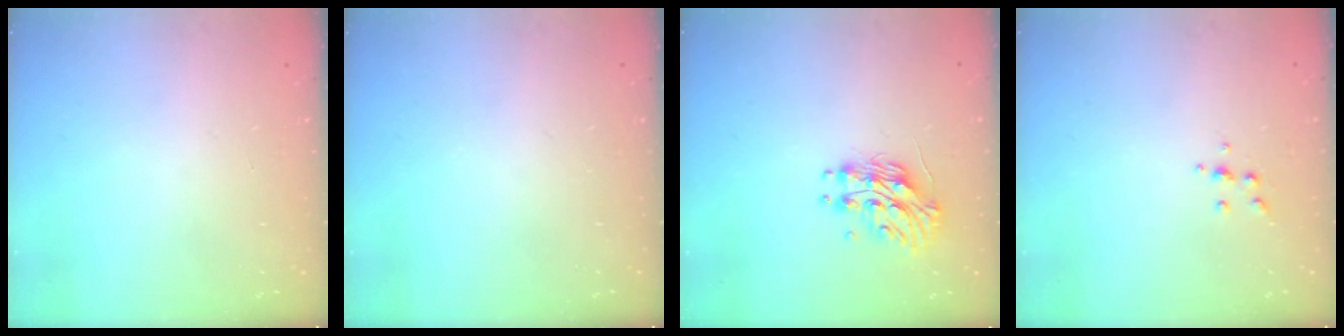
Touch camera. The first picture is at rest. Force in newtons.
{"total": 0.0}
{"total": 11.8, "press": 11.7, "slide": 0.4}
{"total": 5.0, "press": 4.9, "slide": 0.8}